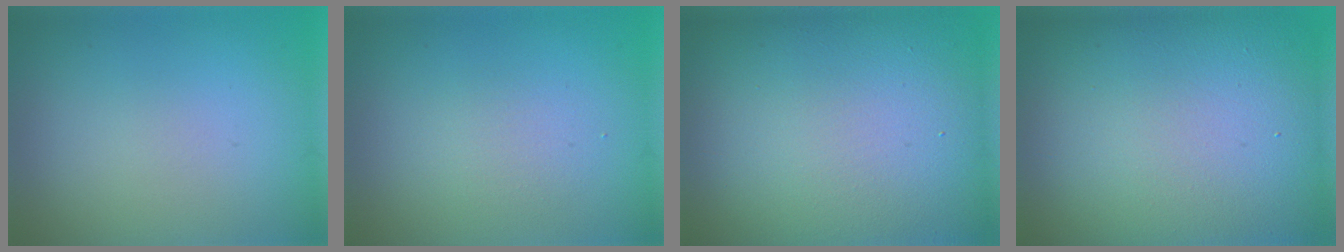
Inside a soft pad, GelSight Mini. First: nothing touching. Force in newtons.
{"total": 1.7, "press": 1.6, "slide": 0.1}
{"total": 23.4, "press": 23.3, "slide": 1.2}
{"total": 21.1, "press": 21.1, "slide": 1.0}